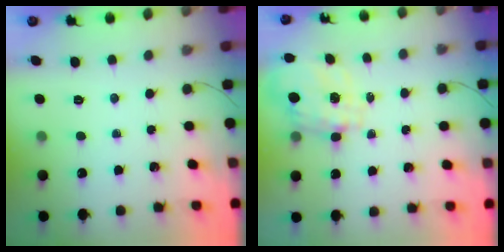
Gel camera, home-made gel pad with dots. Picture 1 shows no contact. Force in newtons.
{"total": 2.9, "press": 2.7, "slide": 1.2}